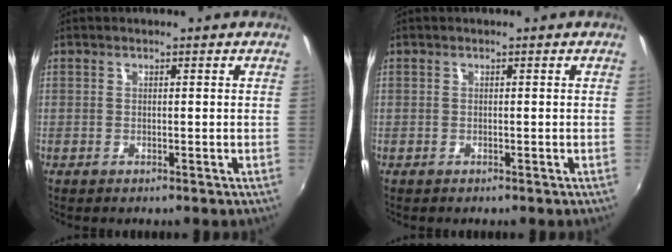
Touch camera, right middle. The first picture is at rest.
{"total": 0.0}